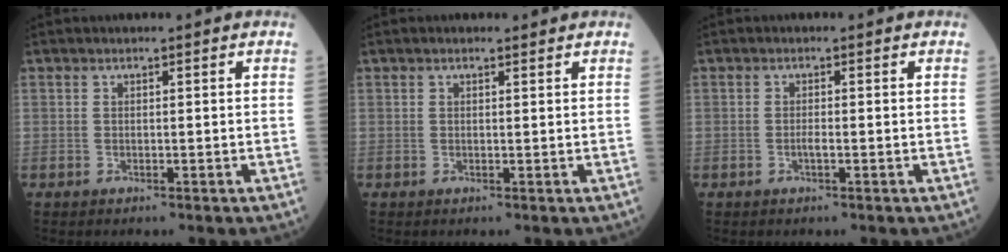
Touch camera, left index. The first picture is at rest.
{"total": 1.0, "force": [0.8, 0.4, 0.5], "torque": [-0.017, 0.009, 0.011]}
{"total": 0.9, "force": [-0.4, 0.1, 0.9], "torque": [-0.018, 0.000, -0.007]}